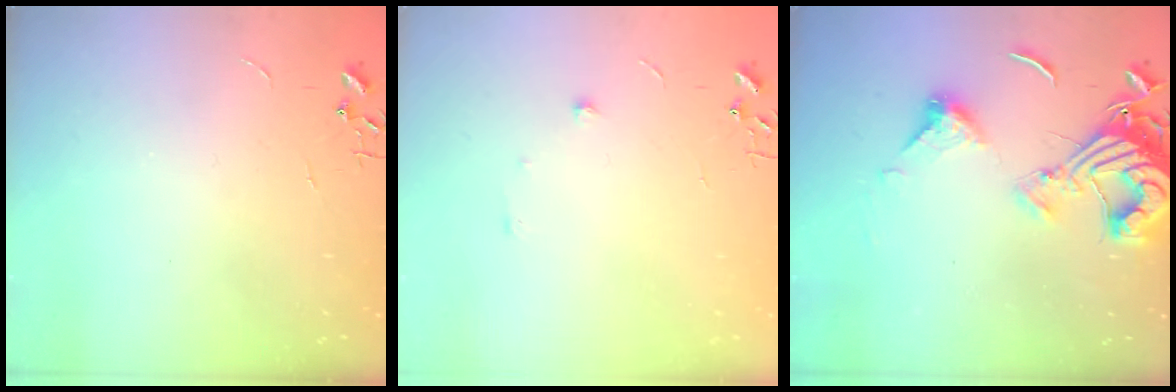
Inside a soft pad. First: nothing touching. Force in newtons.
{"total": 4.9, "press": 4.8, "slide": 0.7}
{"total": 16.3, "press": 16.2, "slide": 1.7}